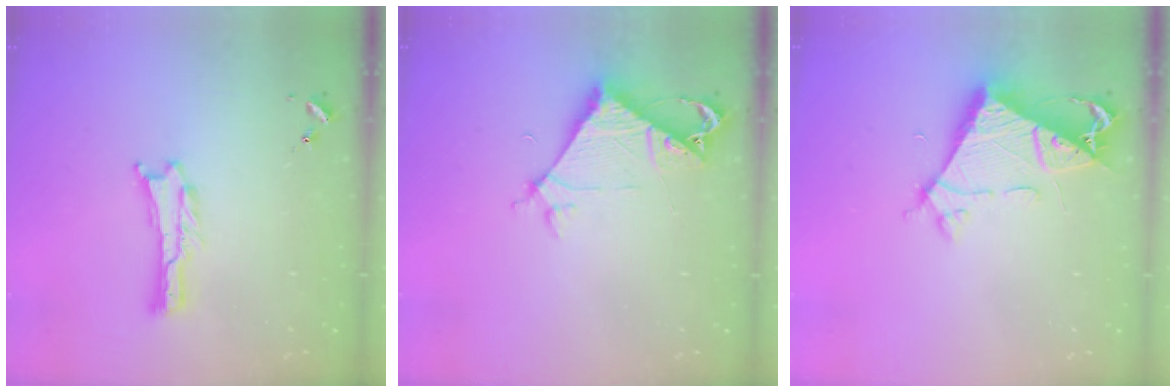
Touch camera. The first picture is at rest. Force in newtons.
{"total": 6.1, "press": 6.0, "slide": 0.5}
{"total": 7.9, "press": 7.9, "slide": 0.6}